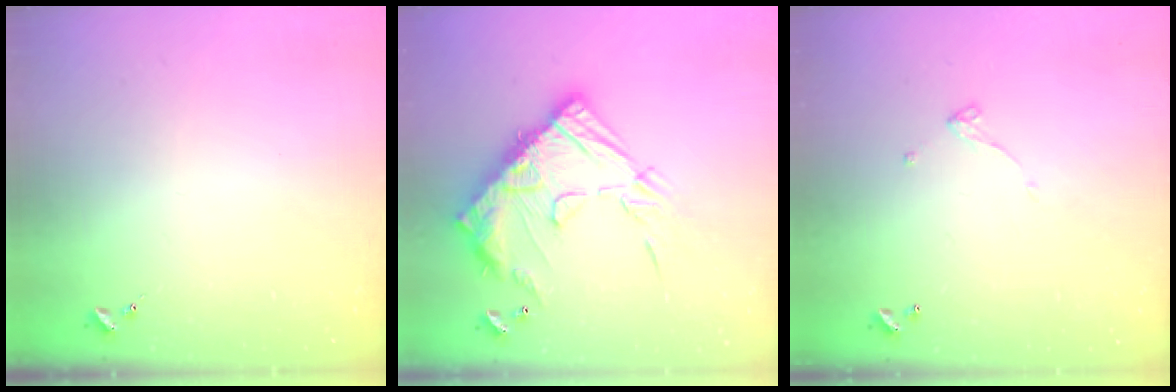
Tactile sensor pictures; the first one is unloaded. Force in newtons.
{"total": 21.0, "press": 21.0, "slide": 1.6}
{"total": 4.9, "press": 4.9, "slide": 0.2}